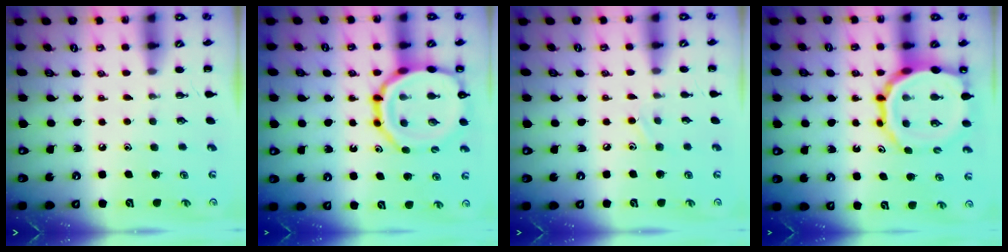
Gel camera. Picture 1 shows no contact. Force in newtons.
{"total": 17.0, "press": 16.8, "slide": 2.5}
{"total": 6.1, "press": 5.8, "slide": 1.9}
{"total": 16.2, "press": 15.9, "slide": 3.2}